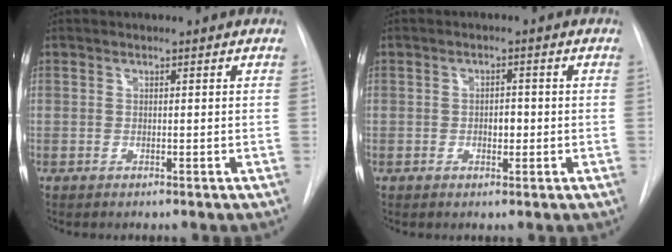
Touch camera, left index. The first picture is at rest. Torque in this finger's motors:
{"motor_torque": [-0.09, 0.05, -0.04, 0.00]}